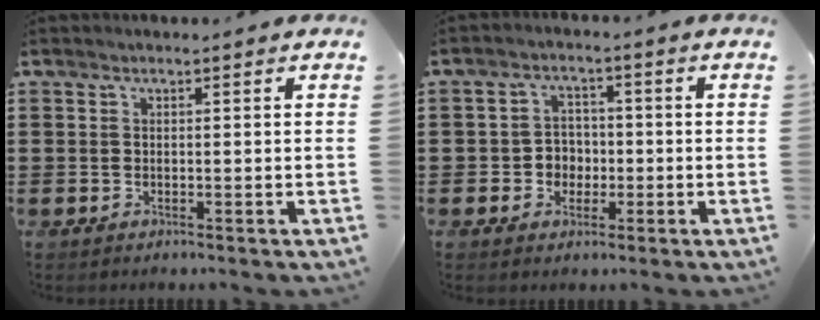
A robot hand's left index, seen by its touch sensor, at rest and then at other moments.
{"total": 3.6, "force": [-1.0, 3.3, 1.3], "torque": [-0.035, 0.007, -0.024]}